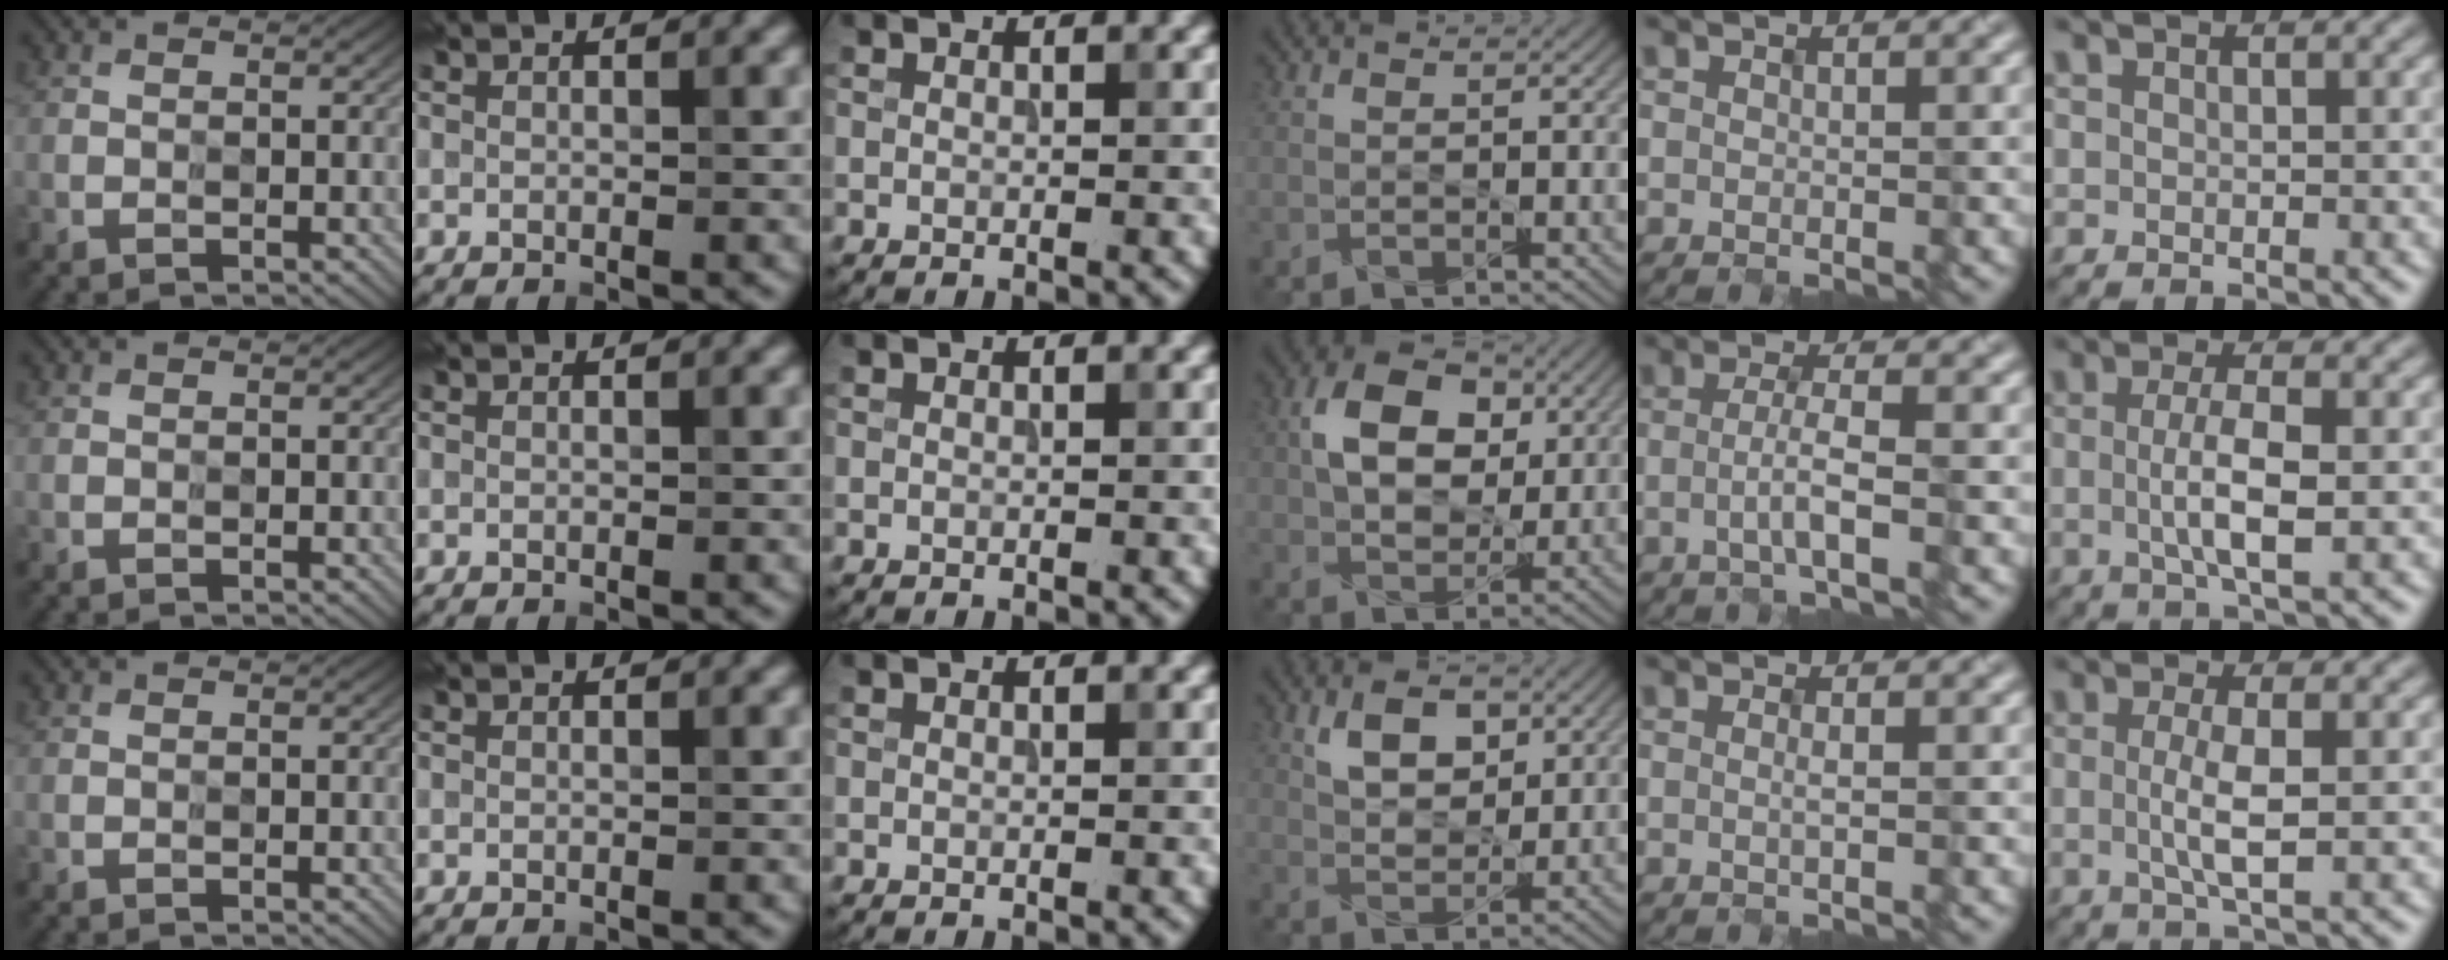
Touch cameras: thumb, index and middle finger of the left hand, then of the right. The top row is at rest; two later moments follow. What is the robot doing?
{"motion": "extract", "object": "file holder"}